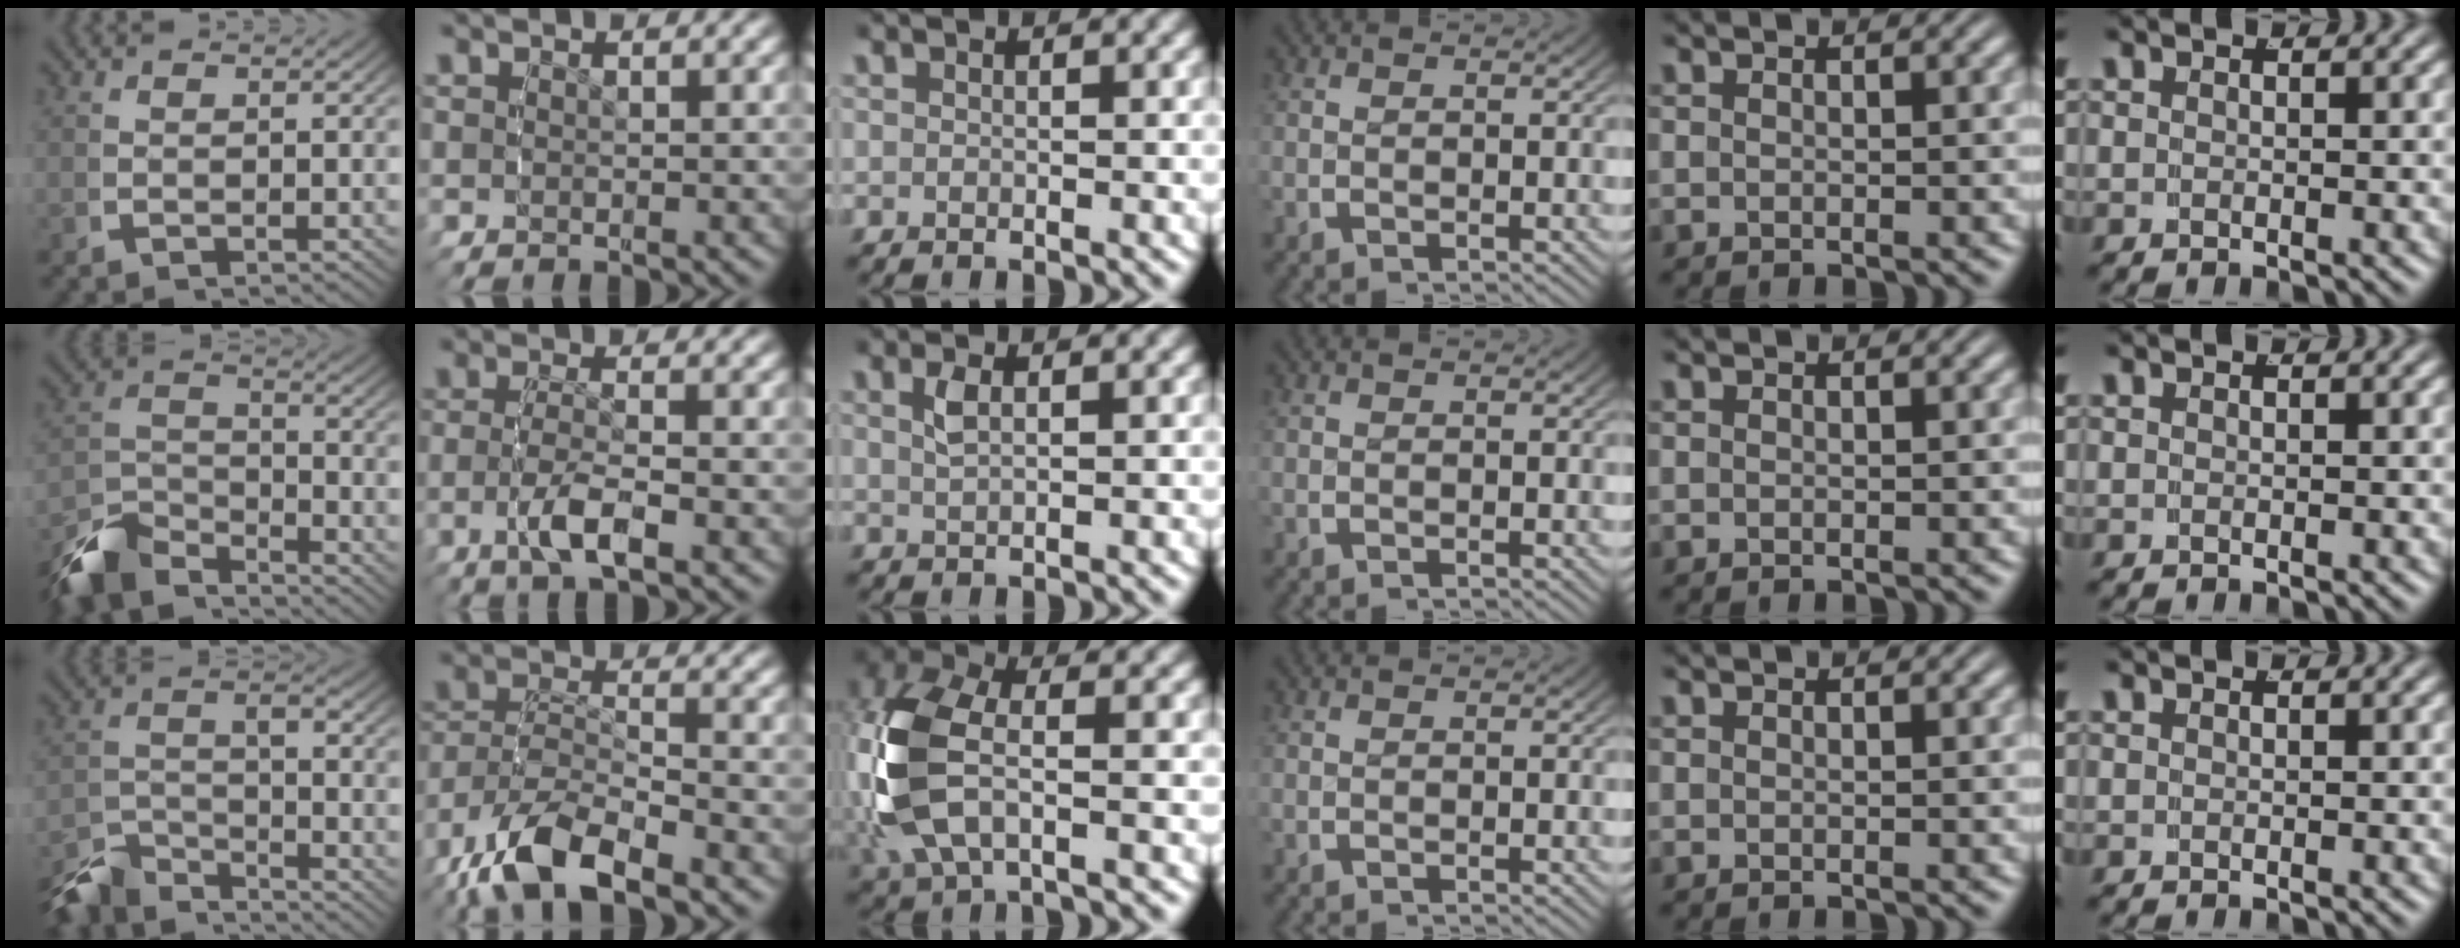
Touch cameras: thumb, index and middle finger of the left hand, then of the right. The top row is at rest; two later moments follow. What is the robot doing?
{"motion": "grasp_and_lifting", "object": "bottle cap"}